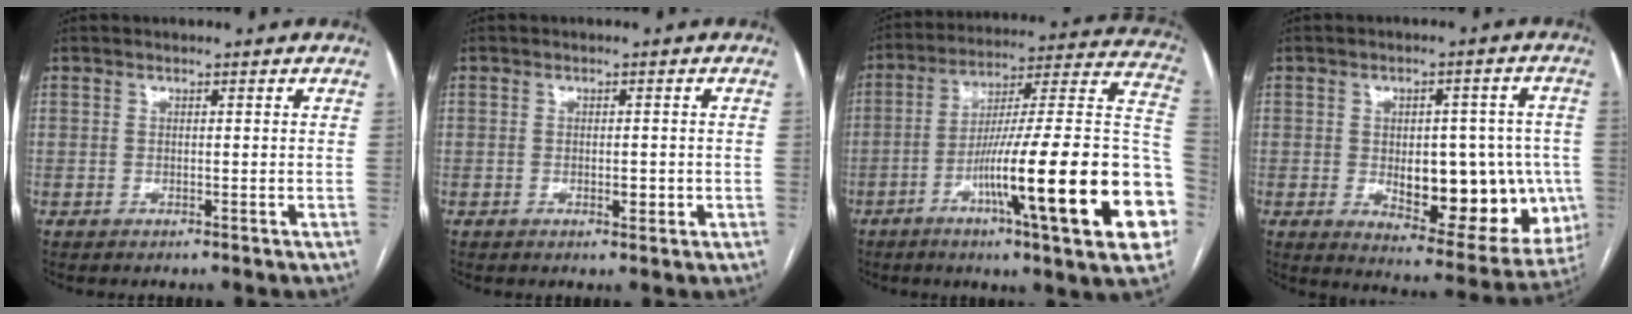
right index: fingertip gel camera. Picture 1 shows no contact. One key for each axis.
{"total": 1.8, "fx": -0.5, "fy": 0.6, "fz": 1.6, "tx": -0.026, "ty": -0.001, "tz": -0.004}
{"total": 28.9, "fx": -8.8, "fy": 1.5, "fz": 27.5, "tx": -0.320, "ty": -0.007, "tz": -0.141}
{"total": 17.9, "fx": -3.0, "fy": 7.9, "fz": 15.8, "tx": -0.164, "ty": 0.010, "tz": -0.011}